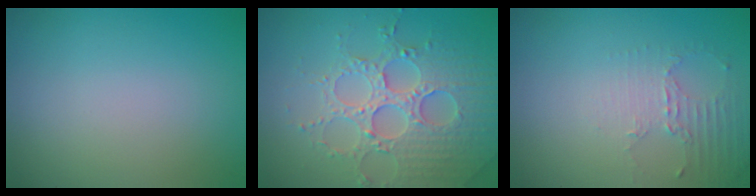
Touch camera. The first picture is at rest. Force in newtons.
{"total": 5.1, "press": 5.0, "slide": 1.1}
{"total": 2.2, "press": 1.6, "slide": 1.5}